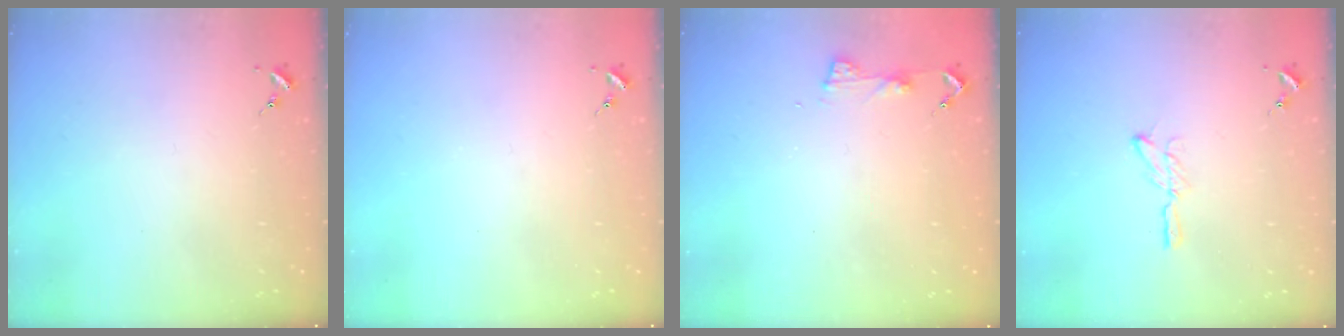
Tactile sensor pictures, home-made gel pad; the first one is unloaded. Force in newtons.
{"total": 0.0}
{"total": 4.4, "press": 4.4, "slide": 0.5}
{"total": 5.8, "press": 5.8, "slide": 0.6}